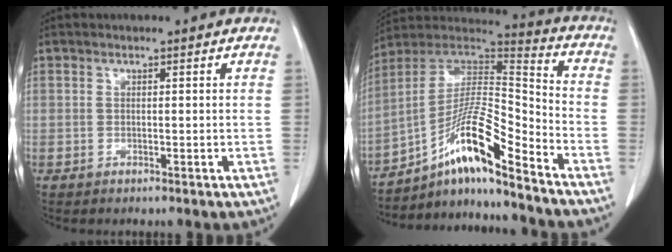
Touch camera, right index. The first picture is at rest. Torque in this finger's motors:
{"motor_torque": [1.43, -0.71, 0.59, 0.19]}